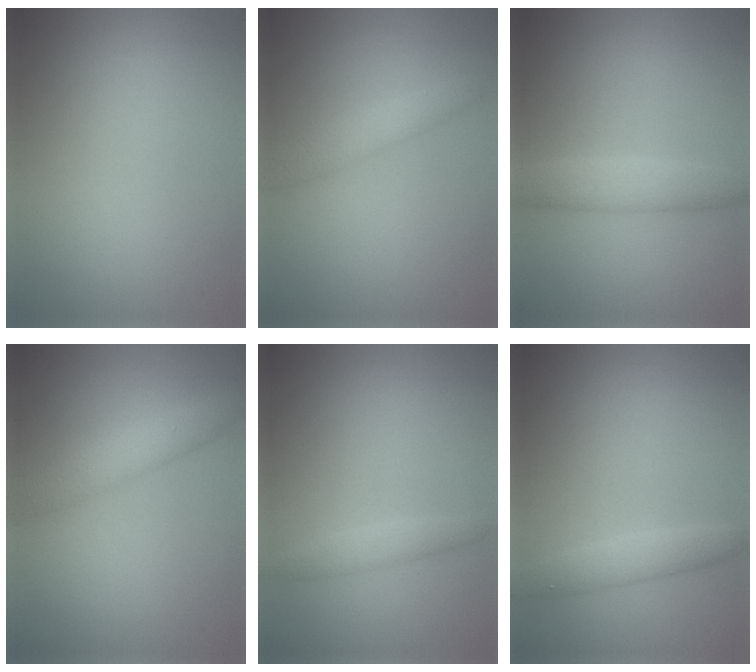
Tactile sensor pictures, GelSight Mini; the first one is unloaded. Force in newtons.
{"total": 2.1, "press": 2.1, "slide": 0.1}
{"total": 3.2, "press": 3.1, "slide": 0.3}
{"total": 3.2, "press": 3.2, "slide": 0.2}
{"total": 1.6, "press": 1.6, "slide": 0.1}
{"total": 2.3, "press": 2.3, "slide": 0.1}